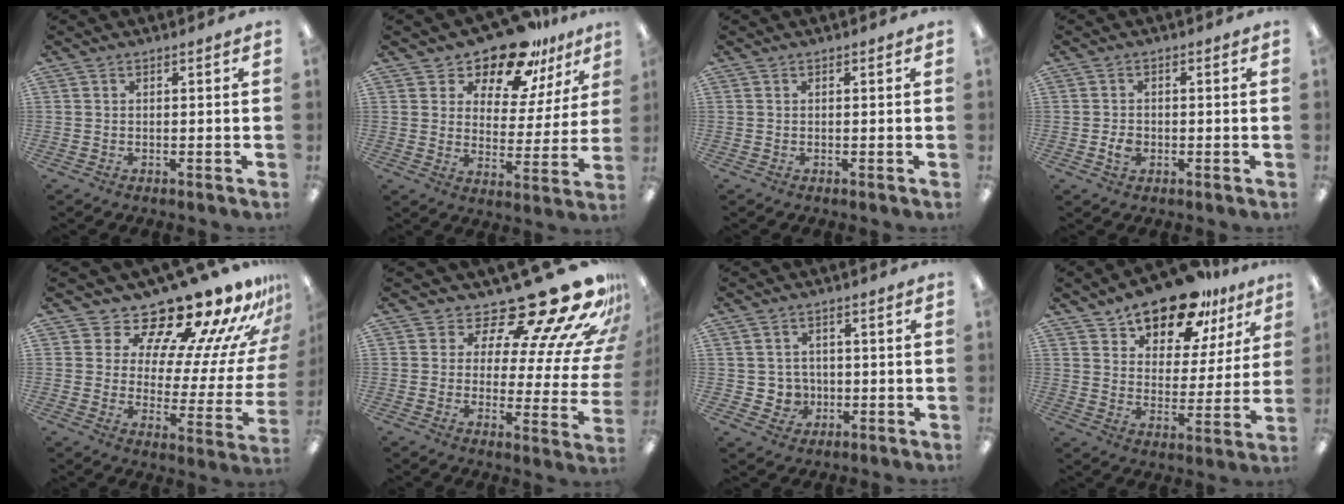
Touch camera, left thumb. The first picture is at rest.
{"total": 14.8, "force": [12.8, 5.2, 5.5], "torque": [-0.101, -0.095, 0.226]}
{"total": 0.0}
{"total": 2.7, "force": [-0.7, 2.2, 1.5], "torque": [-0.025, 0.003, -0.011]}
{"total": 18.1, "force": [15.5, 5.8, 7.5], "torque": [-0.109, -0.134, 0.253]}
{"total": 21.0, "force": [16.8, 5.4, 11.4], "torque": [-0.160, -0.133, 0.266]}
{"total": 4.5, "force": [0.1, 4.5, 0.5], "torque": [-0.013, 0.006, 0.005]}
{"total": 15.9, "force": [13.2, 6.8, 5.8], "torque": [-0.090, -0.096, 0.235]}